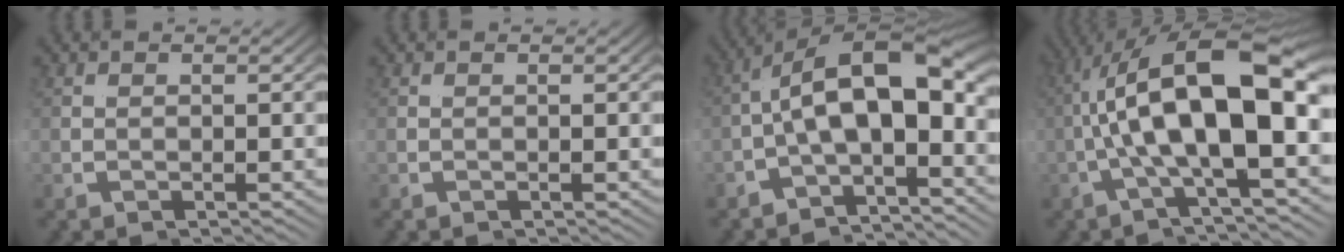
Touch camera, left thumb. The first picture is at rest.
{"total": 0.0}
{"total": 9.1, "force": [-0.6, 4.4, 7.9], "torque": [-0.144, 0.005, -0.029]}
{"total": 14.4, "force": [-0.2, 5.2, 13.4], "torque": [-0.233, 0.005, -0.010]}